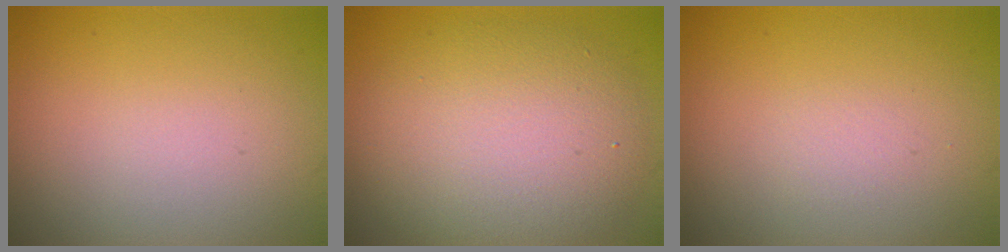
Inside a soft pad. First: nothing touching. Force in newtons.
{"total": 7.5, "press": 7.5, "slide": 0.5}
{"total": 0.6, "press": 0.6, "slide": 0.1}